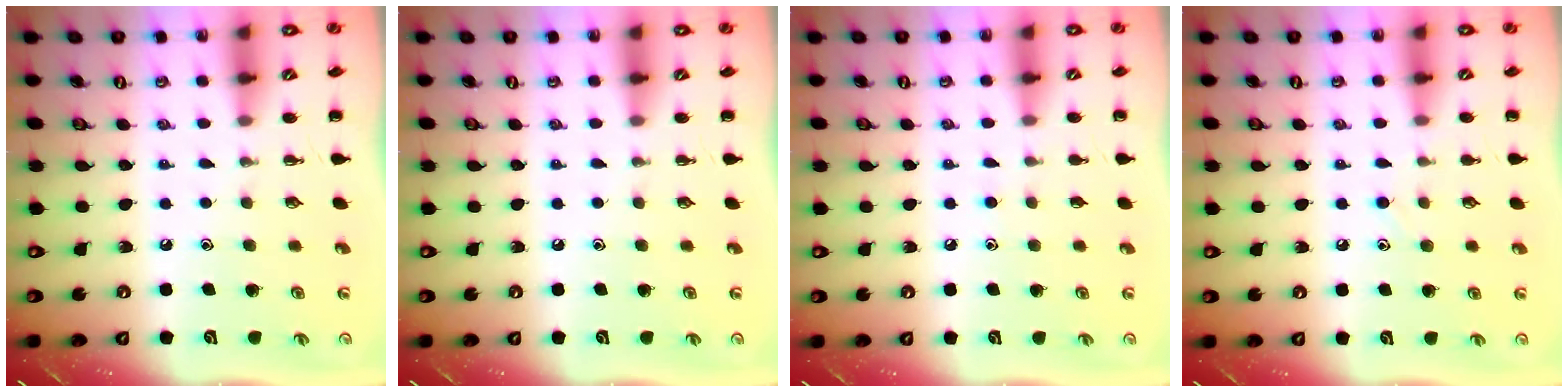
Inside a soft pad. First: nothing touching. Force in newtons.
{"total": 0.0}
{"total": 4.5, "press": 4.1, "slide": 1.8}
{"total": 6.6, "press": 6.3, "slide": 2.1}